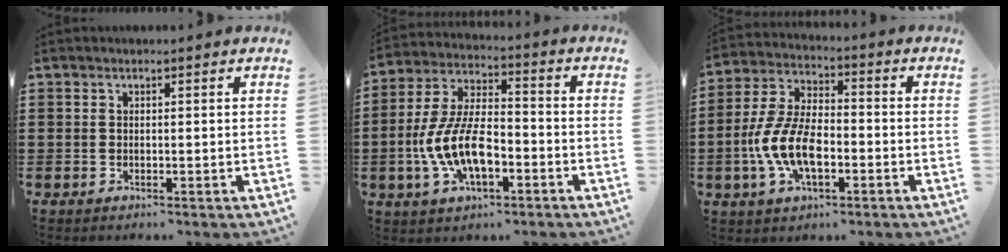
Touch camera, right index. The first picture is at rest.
{"total": 10.7, "force": [-3.6, 4.8, 8.8], "torque": [-0.204, -0.005, -0.070]}
{"total": 9.7, "force": [-3.0, 4.5, 8.0], "torque": [-0.198, -0.012, -0.062]}